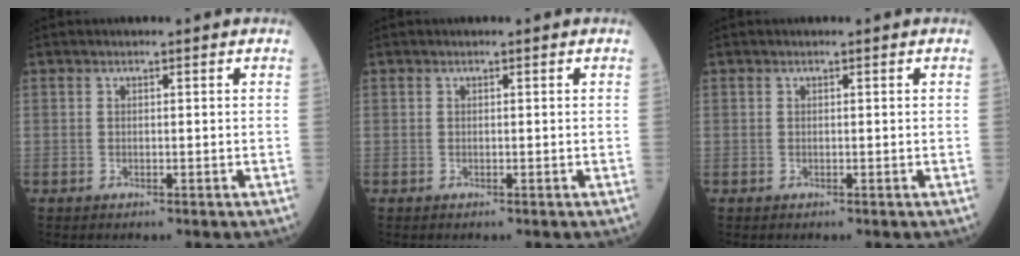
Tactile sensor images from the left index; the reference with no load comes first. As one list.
[{"total": 0.0}, {"total": 0.0}]